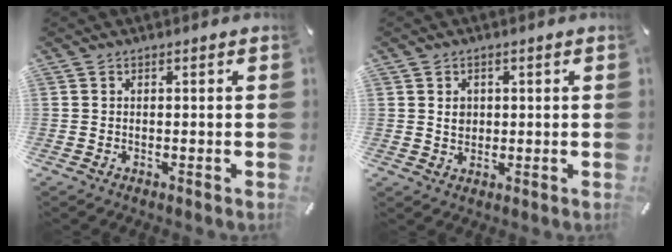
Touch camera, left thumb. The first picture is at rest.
{"total": 2.8, "force": [0.6, 2.5, 1.0], "torque": [-0.009, -0.002, 0.006]}